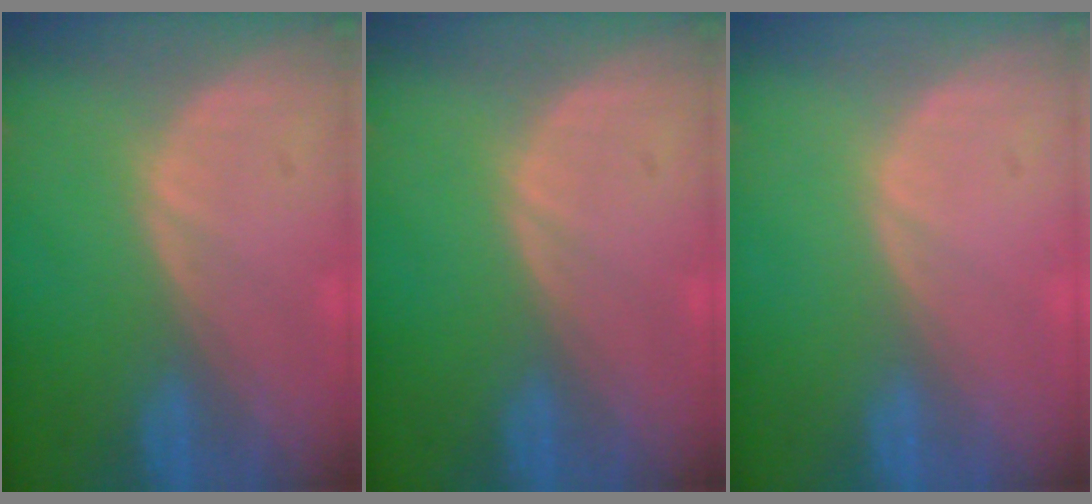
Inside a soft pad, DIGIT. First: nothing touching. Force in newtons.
{"total": 0.0}
{"total": 0.0}